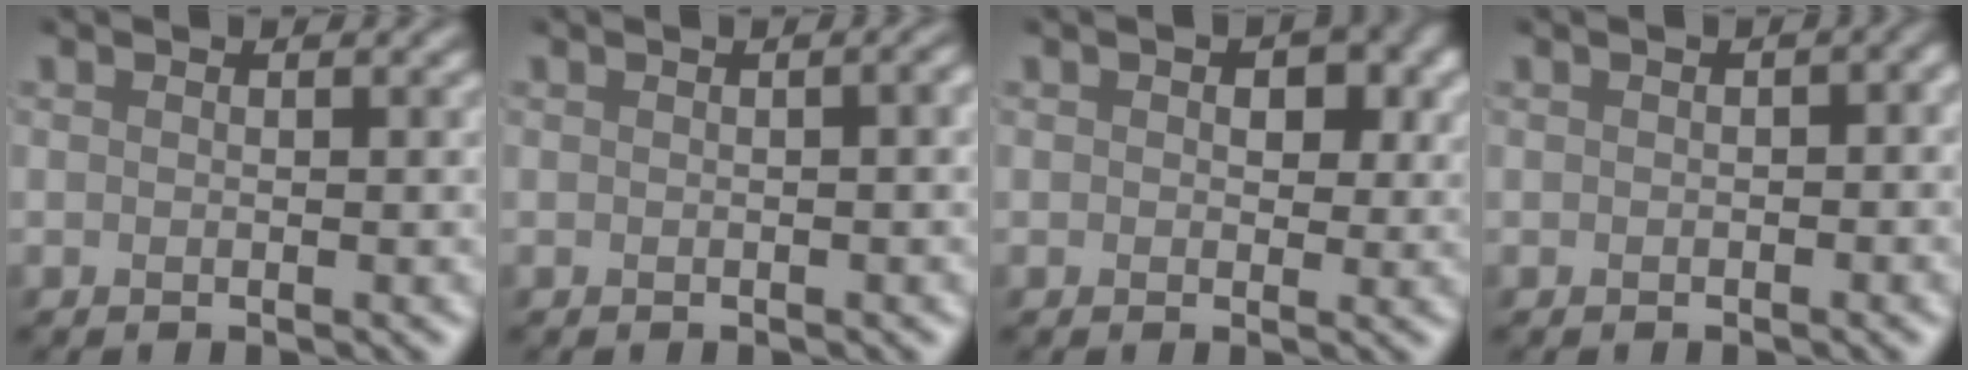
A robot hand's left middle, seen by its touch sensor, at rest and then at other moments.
{"total": 3.0, "force": [-0.4, 1.6, 2.5], "torque": [-0.010, 0.014, -0.016]}
{"total": 3.1, "force": [0.9, 2.3, 2.0], "torque": [-0.008, 0.010, 0.004]}
{"total": 2.5, "force": [-0.5, 1.6, 1.9], "torque": [-0.006, 0.008, -0.009]}